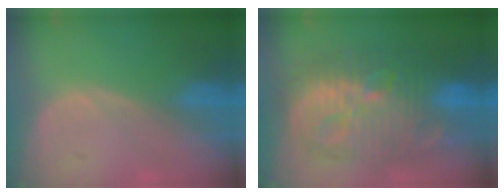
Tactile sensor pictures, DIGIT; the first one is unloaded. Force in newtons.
{"total": 13.7, "press": 13.7, "slide": 1.1}